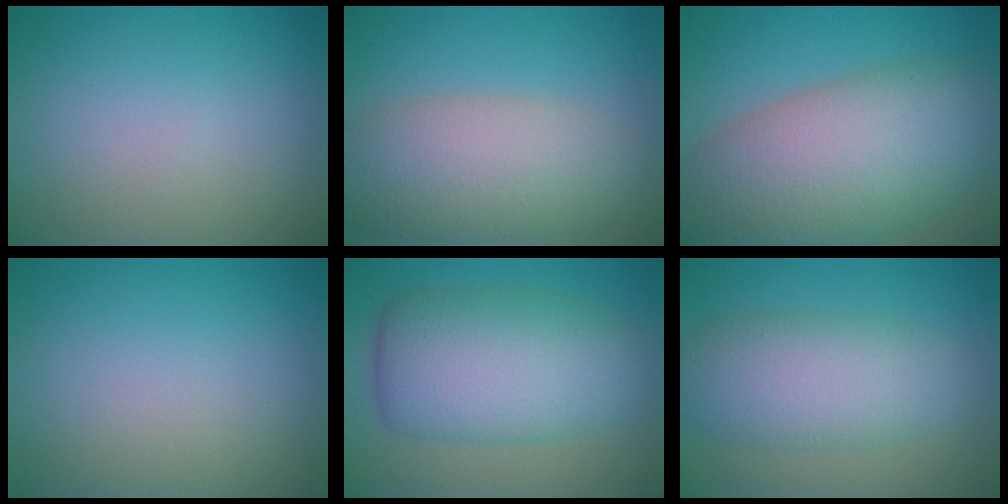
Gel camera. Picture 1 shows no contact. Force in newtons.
{"total": 7.7, "press": 7.7, "slide": 0.6}
{"total": 13.4, "press": 13.4, "slide": 0.5}
{"total": 0.0}
{"total": 9.2, "press": 9.2, "slide": 0.1}
{"total": 6.2, "press": 6.2, "slide": 0.2}